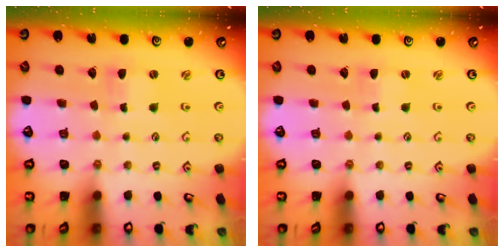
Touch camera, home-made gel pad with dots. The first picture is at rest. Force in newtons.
{"total": 0.0}